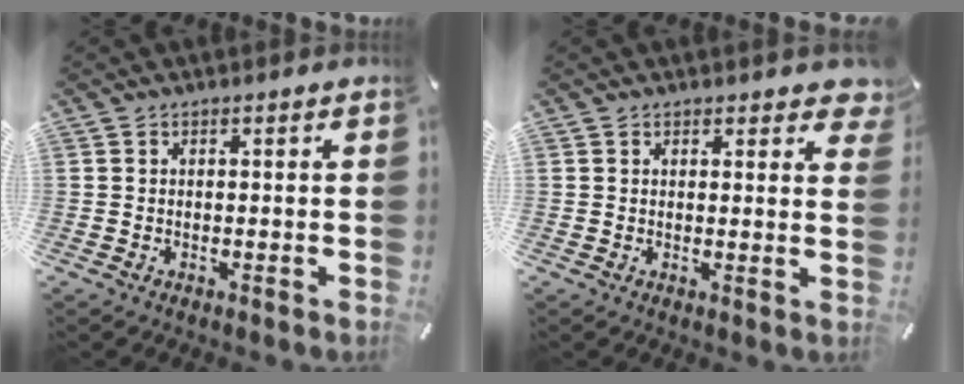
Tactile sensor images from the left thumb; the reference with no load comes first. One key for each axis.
{"total": 3.0, "fx": 2.3, "fy": 1.5, "fz": 1.3, "tx": -0.007, "ty": -0.012, "tz": 0.037}